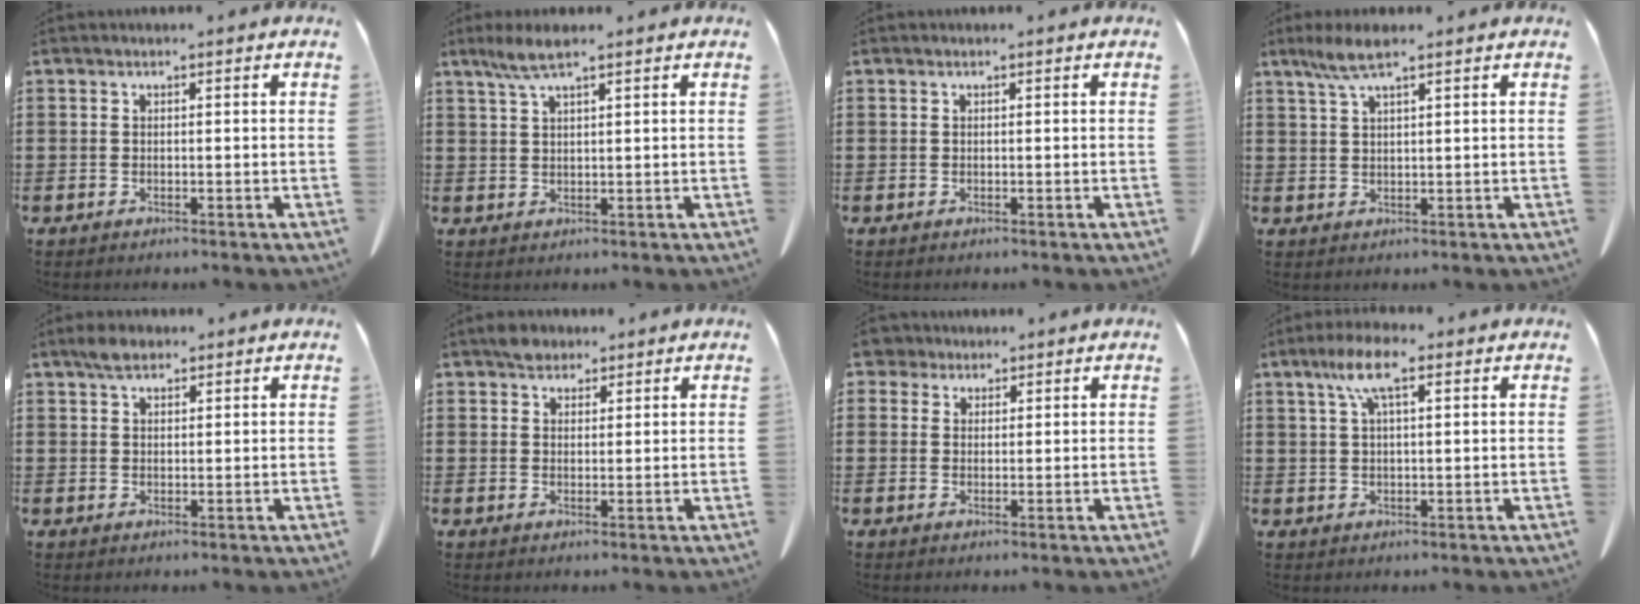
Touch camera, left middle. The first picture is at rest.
{"total": 4.0, "force": [2.6, 0.6, 3.0], "torque": [-0.065, 0.003, 0.046]}
{"total": 0.0}
{"total": 4.4, "force": [2.7, 0.8, 3.4], "torque": [-0.072, 0.003, 0.048]}
{"total": 2.8, "force": [2.0, 1.2, 1.5], "torque": [-0.027, 0.003, 0.036]}
{"total": 3.0, "force": [2.5, 1.5, 0.7], "torque": [-0.011, 0.004, 0.048]}
{"total": 3.0, "force": [2.3, 1.7, 0.8], "torque": [-0.026, 0.009, 0.045]}
{"total": 6.4, "force": [3.1, 1.6, 5.4], "torque": [-0.113, 0.012, 0.052]}